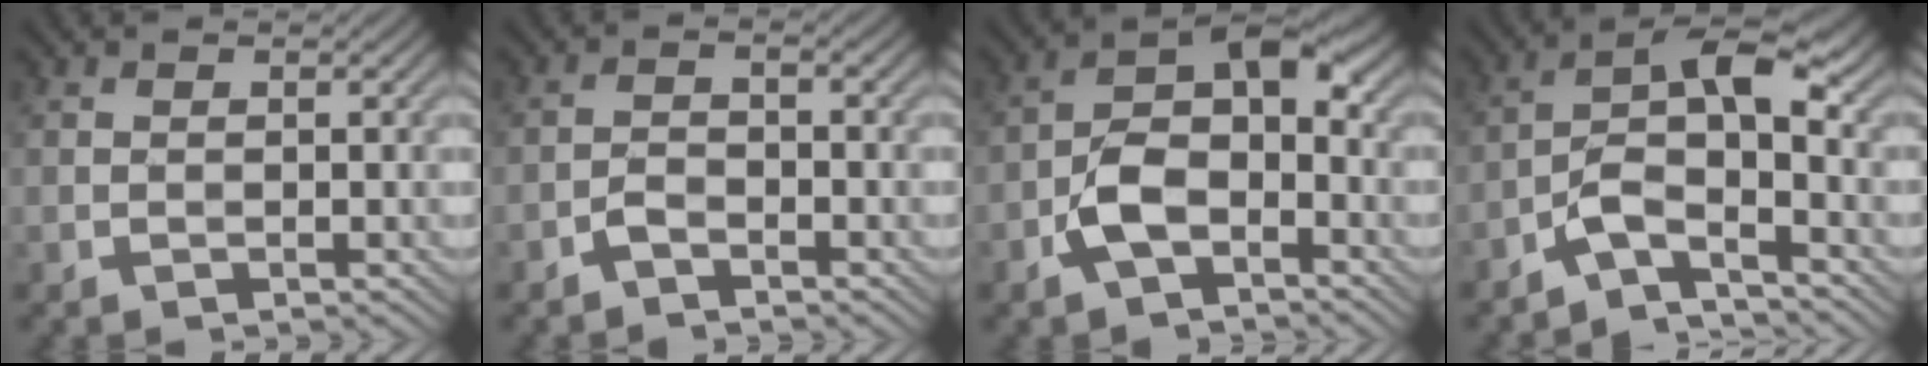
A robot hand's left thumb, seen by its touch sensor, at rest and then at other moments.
{"total": 2.0, "force": [-1.6, 0.6, 1.0], "torque": [-0.022, 0.004, -0.037]}
{"total": 7.3, "force": [-3.0, 3.9, 5.5], "torque": [-0.098, 0.008, -0.067]}
{"total": 6.3, "force": [-3.0, 1.8, 5.3], "torque": [-0.095, 0.012, -0.068]}